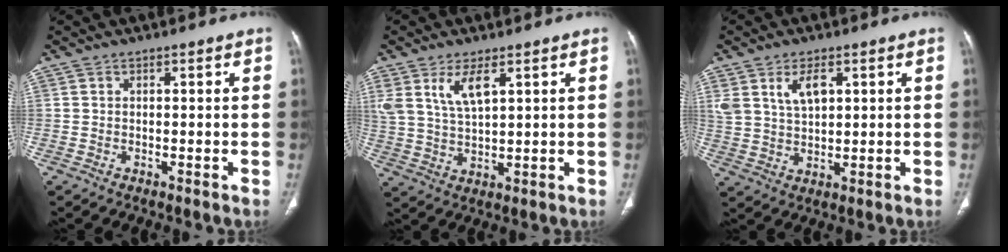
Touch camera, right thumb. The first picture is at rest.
{"total": 6.9, "force": [3.5, 2.7, 5.3], "torque": [-0.103, -0.014, 0.080]}
{"total": 6.6, "force": [2.9, 3.7, 4.7], "torque": [-0.081, -0.008, 0.064]}